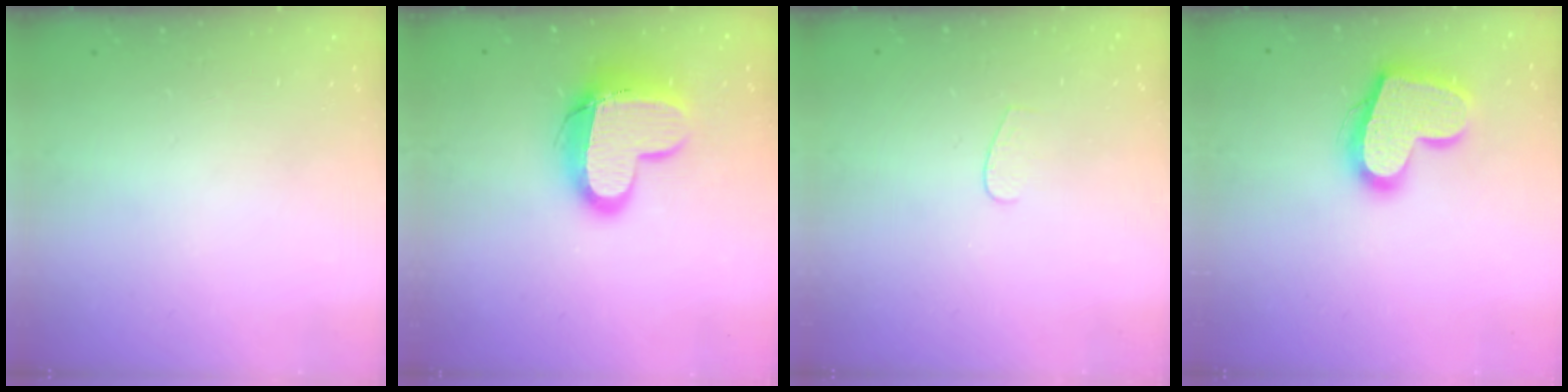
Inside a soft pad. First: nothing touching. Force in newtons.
{"total": 14.8, "press": 14.7, "slide": 1.2}
{"total": 4.0, "press": 4.0, "slide": 0.4}
{"total": 18.7, "press": 18.6, "slide": 1.4}